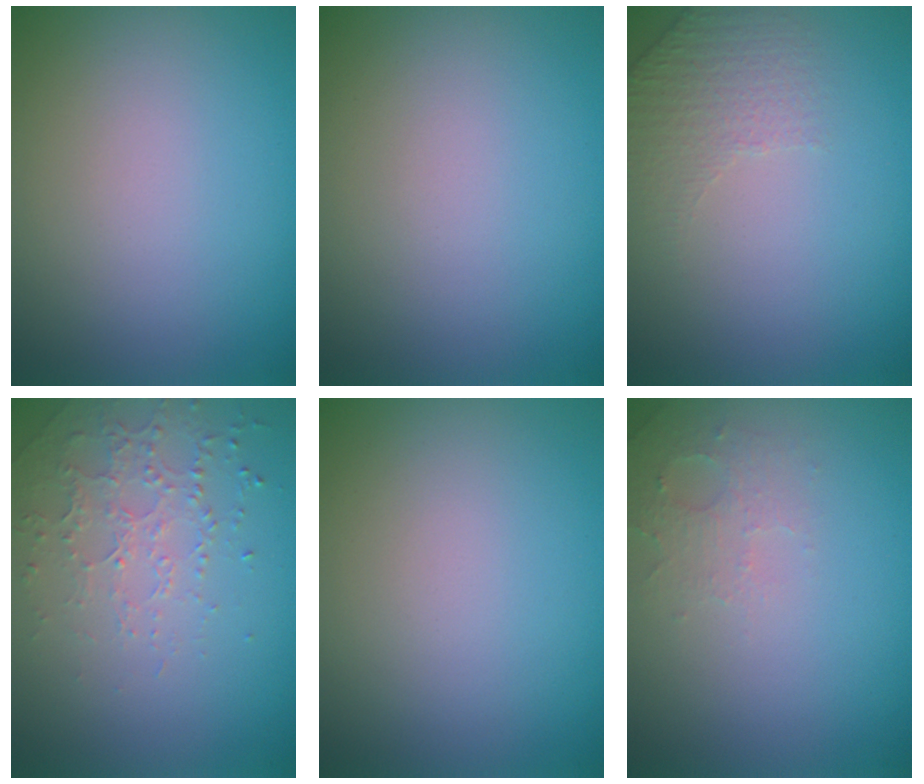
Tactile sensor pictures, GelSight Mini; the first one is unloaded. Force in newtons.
{"total": 0.0}
{"total": 1.5, "press": 1.0, "slide": 1.1}
{"total": 1.7, "press": 1.5, "slide": 0.8}
{"total": 0.0}
{"total": 1.8, "press": 1.7, "slide": 0.4}